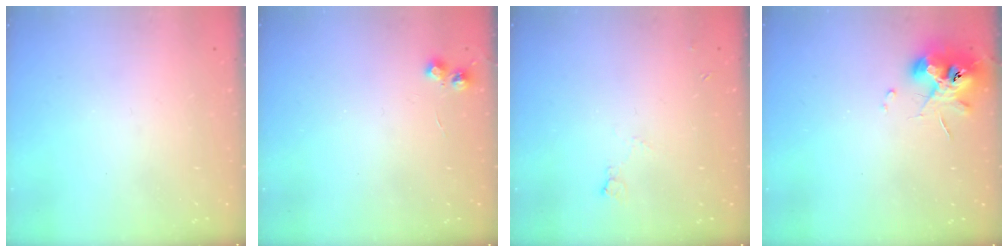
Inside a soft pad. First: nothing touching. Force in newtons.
{"total": 5.2, "press": 5.2, "slide": 0.5}
{"total": 3.9, "press": 3.9, "slide": 0.7}
{"total": 10.3, "press": 10.3, "slide": 0.8}